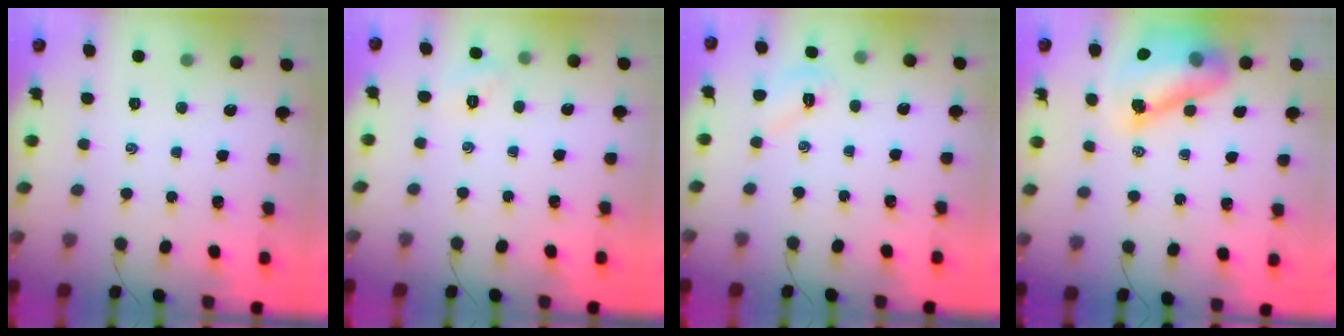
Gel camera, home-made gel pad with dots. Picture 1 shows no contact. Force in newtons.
{"total": 2.2, "press": 2.2, "slide": 0.6}
{"total": 6.3, "press": 6.2, "slide": 1.1}
{"total": 13.5, "press": 12.9, "slide": 3.7}